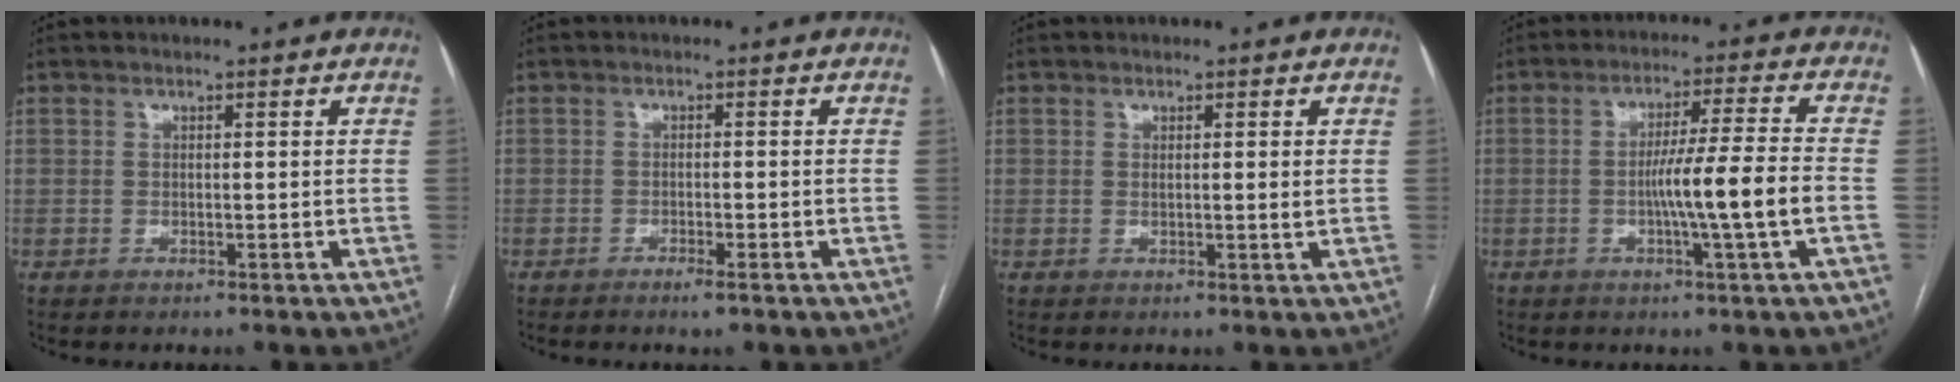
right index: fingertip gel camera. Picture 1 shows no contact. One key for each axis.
{"total": 1.8, "fx": -1.3, "fy": 0.1, "fz": 1.3, "tx": -0.024, "ty": -0.003, "tz": -0.020}
{"total": 1.3, "fx": 0.3, "fy": -0.1, "fz": 1.3, "tx": -0.021, "ty": -0.003, "tz": 0.005}
{"total": 9.0, "fx": -2.0, "fy": -1.4, "fz": 8.6, "tx": -0.148, "ty": -0.002, "tz": -0.034}